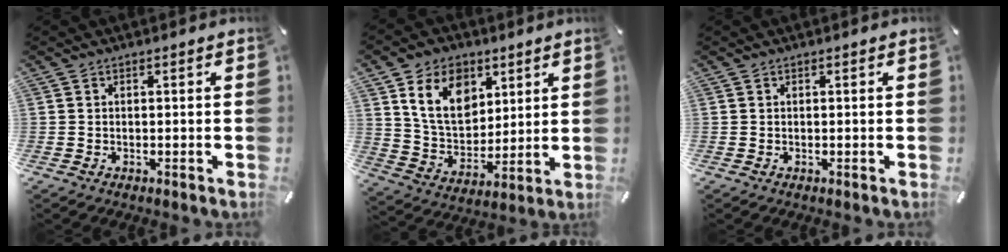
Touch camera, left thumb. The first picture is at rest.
{"total": 13.6, "force": [6.5, 9.8, 6.8], "torque": [-0.129, -0.019, 0.123]}
{"total": 0.0}